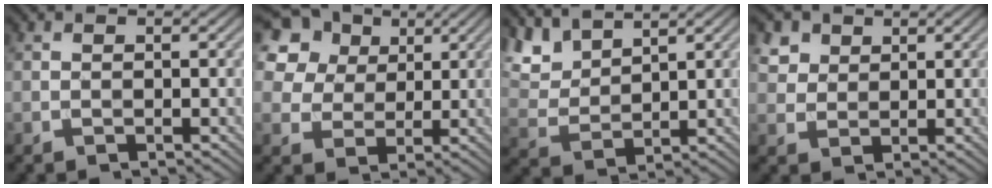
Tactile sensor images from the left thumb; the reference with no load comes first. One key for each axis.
{"total": 14.6, "fx": 7.4, "fy": 10.8, "fz": 6.5, "tx": -0.202, "ty": 0.035, "tz": 0.158}
{"total": 6.3, "fx": 5.3, "fy": 2.1, "fz": 2.8, "tx": -0.076, "ty": 0.005, "tz": 0.108}
{"total": 3.9, "fx": 2.3, "fy": 2.8, "fz": 1.3, "tx": -0.044, "ty": -0.008, "tz": 0.057}